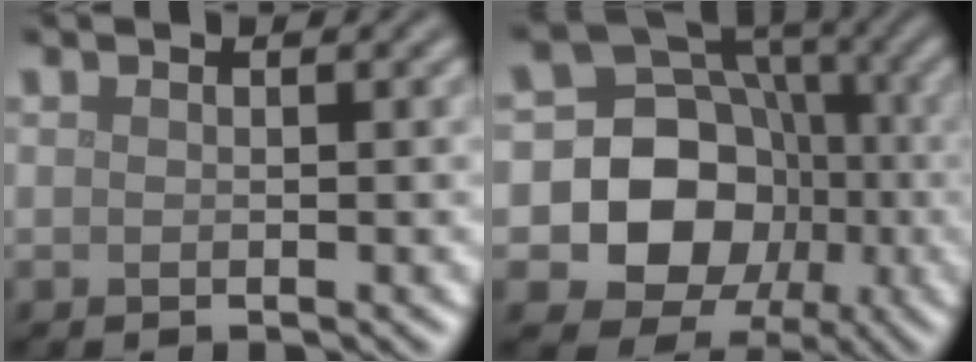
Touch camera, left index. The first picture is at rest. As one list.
[{"total": 12.8, "force": [-2.2, 11.7, 4.9], "torque": [-0.088, 0.010, -0.056]}]